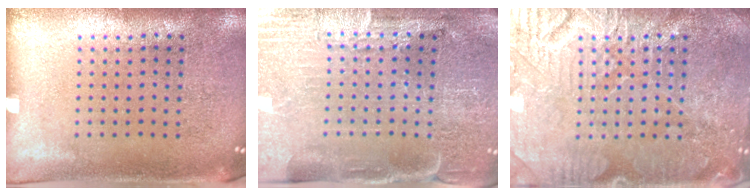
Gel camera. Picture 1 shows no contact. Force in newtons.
{"total": 3.9, "press": 3.8, "slide": 1.1}
{"total": 6.4, "press": 6.4, "slide": 0.8}